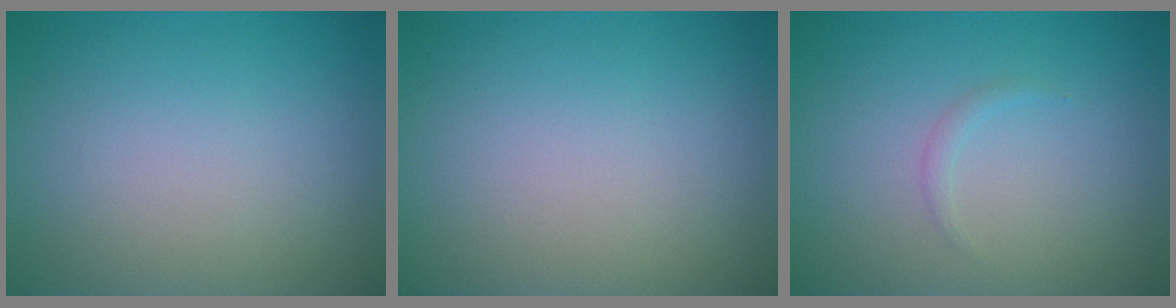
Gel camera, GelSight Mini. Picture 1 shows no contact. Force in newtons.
{"total": 0.0}
{"total": 0.7, "press": 0.7, "slide": 0.1}